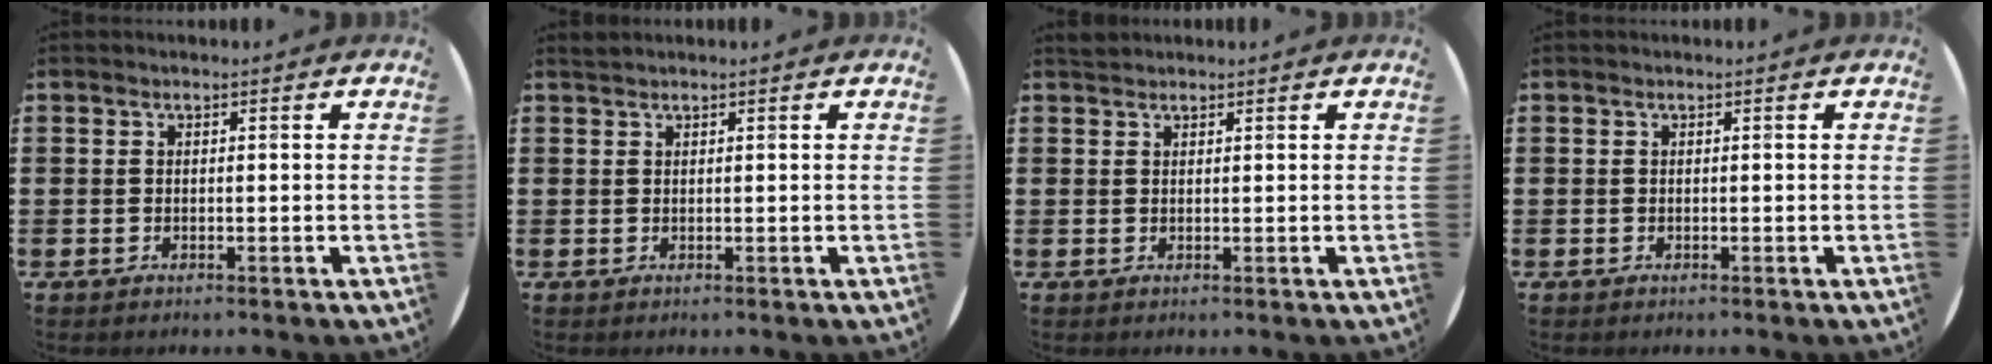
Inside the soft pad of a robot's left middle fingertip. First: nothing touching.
{"total": 0.5, "force": [0.5, -0.1, 0.0], "torque": [-0.001, 0.000, 0.011]}
{"total": 0.9, "force": [0.8, 0.2, 0.0], "torque": [-0.002, 0.002, 0.017]}
{"total": 0.0}